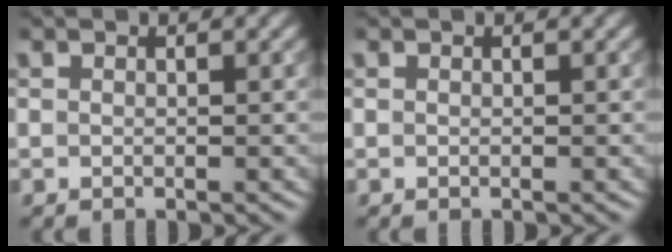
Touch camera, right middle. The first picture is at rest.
{"total": 0.0}